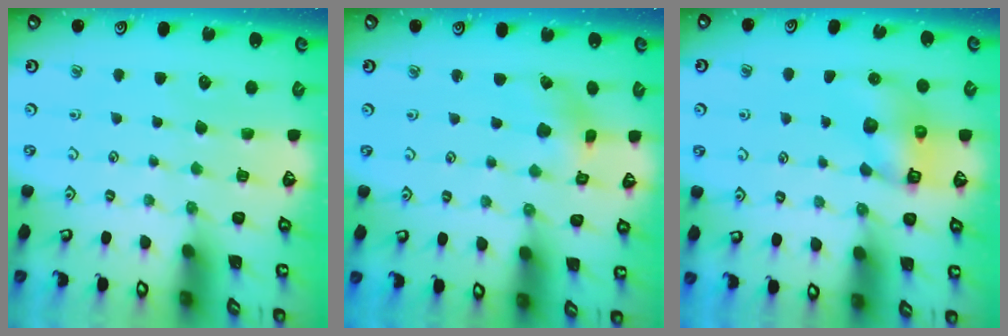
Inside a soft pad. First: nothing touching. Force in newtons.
{"total": 2.2, "press": 2.2, "slide": 0.4}
{"total": 6.4, "press": 6.4, "slide": 0.7}